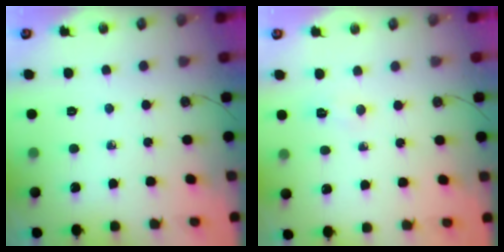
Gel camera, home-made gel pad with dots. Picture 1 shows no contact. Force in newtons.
{"total": 3.3, "press": 3.1, "slide": 1.1}